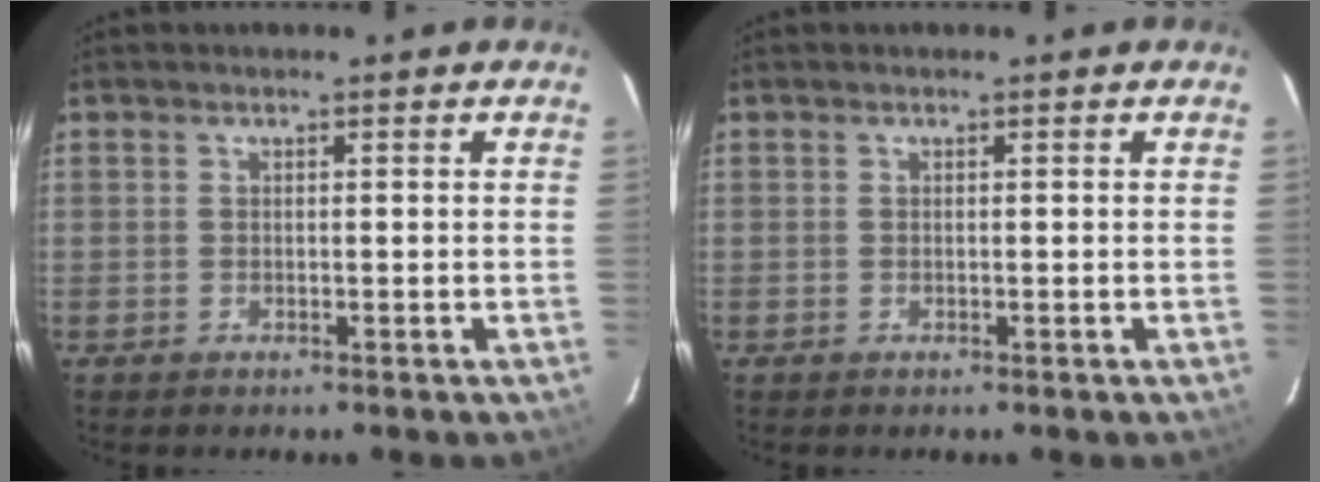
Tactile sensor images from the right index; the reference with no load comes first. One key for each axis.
{"total": 0.0}